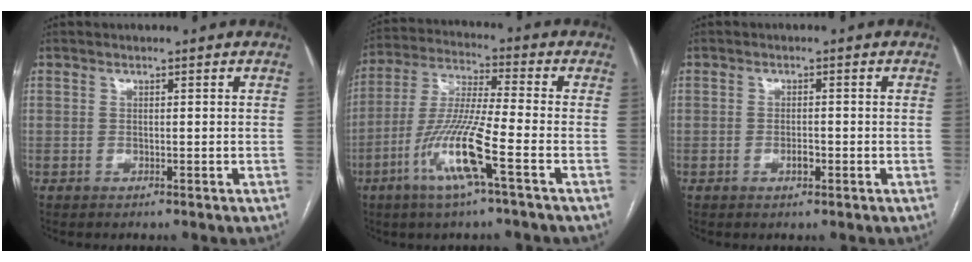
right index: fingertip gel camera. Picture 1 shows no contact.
{"total": 12.1, "force": [-5.1, -0.1, 11.0], "torque": [-0.226, -0.010, -0.103]}
{"total": 1.8, "force": [-0.7, 0.7, 1.4], "torque": [-0.026, 0.002, -0.010]}